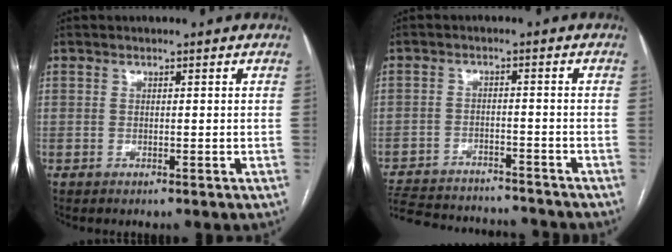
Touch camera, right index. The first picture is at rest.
{"total": 18.5, "force": [-17.1, 3.6, 6.0], "torque": [-0.152, -0.016, -0.243]}